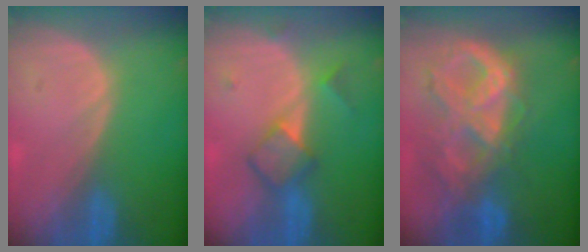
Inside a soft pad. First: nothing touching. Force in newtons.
{"total": 5.0, "press": 5.0, "slide": 0.5}
{"total": 10.6, "press": 8.9, "slide": 5.7}